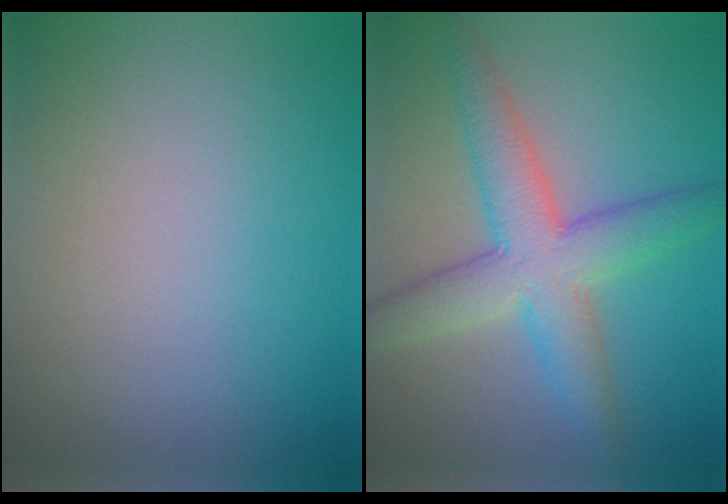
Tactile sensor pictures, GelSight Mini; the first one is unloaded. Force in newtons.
{"total": 6.8, "press": 6.8, "slide": 0.3}